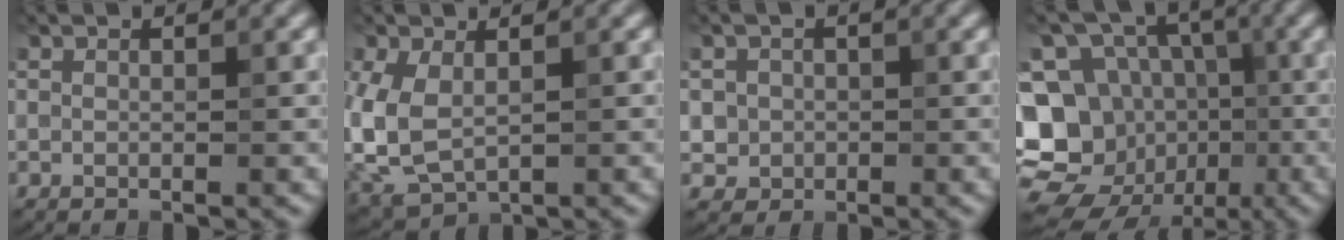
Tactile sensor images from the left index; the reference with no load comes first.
{"total": 5.3, "force": [0.2, 3.5, 4.0], "torque": [-0.102, -0.004, 0.008]}
{"total": 2.1, "force": [-0.2, 2.1, 0.2], "torque": [0.013, 0.001, -0.003]}
{"total": 17.8, "force": [-4.4, 15.7, 7.0], "torque": [-0.173, 0.000, -0.075]}